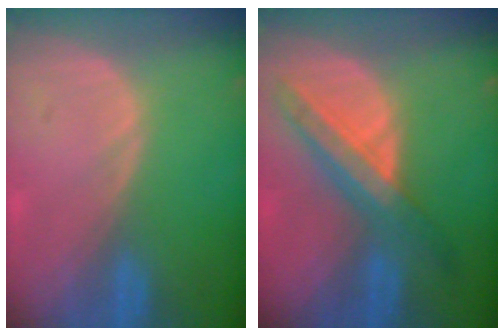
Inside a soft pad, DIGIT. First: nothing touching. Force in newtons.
{"total": 8.0, "press": 7.1, "slide": 3.6}